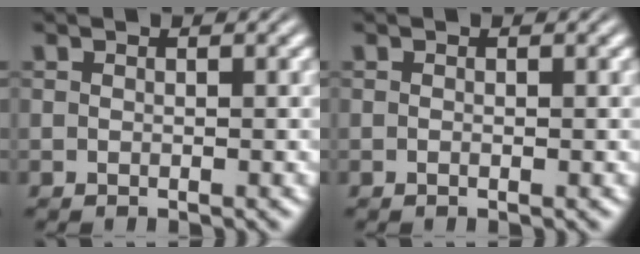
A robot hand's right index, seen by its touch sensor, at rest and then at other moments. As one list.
[{"total": 2.1, "force": [-0.3, -2.1, -0.4], "torque": [0.020, -0.011, 0.005]}]